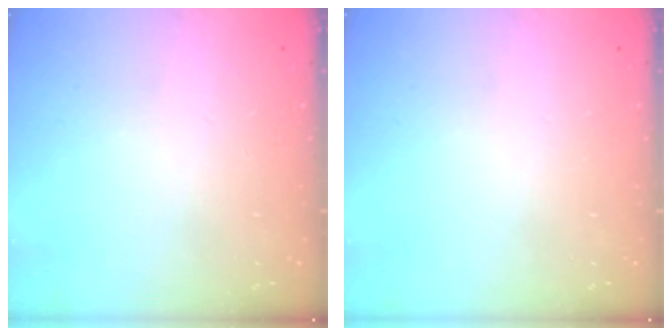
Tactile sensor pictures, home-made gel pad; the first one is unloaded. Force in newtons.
{"total": 0.0}